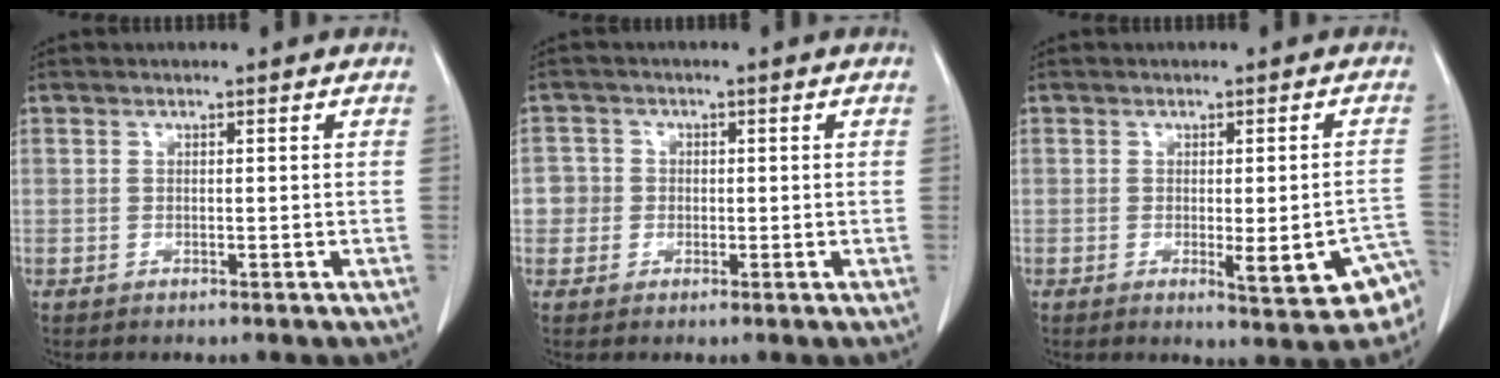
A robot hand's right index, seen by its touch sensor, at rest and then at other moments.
{"total": 3.1, "force": [-0.2, 3.1, 0.0], "torque": [0.017, 0.011, -0.007]}
{"total": 8.8, "force": [-3.7, 1.9, 7.8], "torque": [-0.071, 0.007, -0.043]}